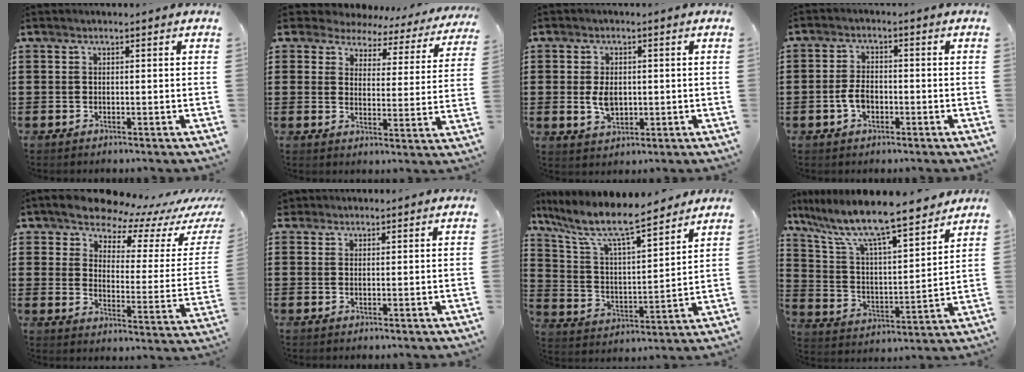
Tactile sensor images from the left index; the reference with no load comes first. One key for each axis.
{"total": 4.2, "fx": 3.8, "fy": 1.7, "fz": 0.4, "tx": -0.033, "ty": -0.022, "tz": 0.064}
{"total": 4.2, "fx": 0.1, "fy": 2.6, "fz": 3.3, "tx": -0.065, "ty": -0.001, "tz": -0.002}
{"total": 3.5, "fx": -1.0, "fy": 2.1, "fz": 2.7, "tx": -0.065, "ty": -0.001, "tz": -0.023}
{"total": 7.9, "fx": 7.5, "fy": 2.2, "fz": 1.5, "tx": -0.053, "ty": -0.062, "tz": 0.125}
{"total": 1.1, "fx": 0.9, "fy": 0.6, "fz": 0.1, "tx": -0.005, "ty": 0.004, "tz": 0.018}
{"total": 9.5, "fx": 7.8, "fy": 1.4, "fz": 5.2, "tx": -0.134, "ty": -0.047, "tz": 0.130}
{"total": 9.9, "fx": 8.5, "fy": 0.8, "fz": 5.1, "tx": -0.134, "ty": -0.059, "tz": 0.141}